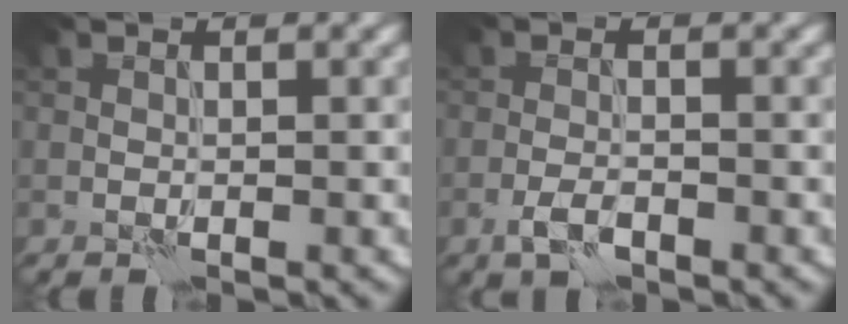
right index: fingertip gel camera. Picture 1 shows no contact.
{"total": 1.9, "force": [-1.1, 0.8, 1.3], "torque": [-0.031, 0.000, -0.027]}